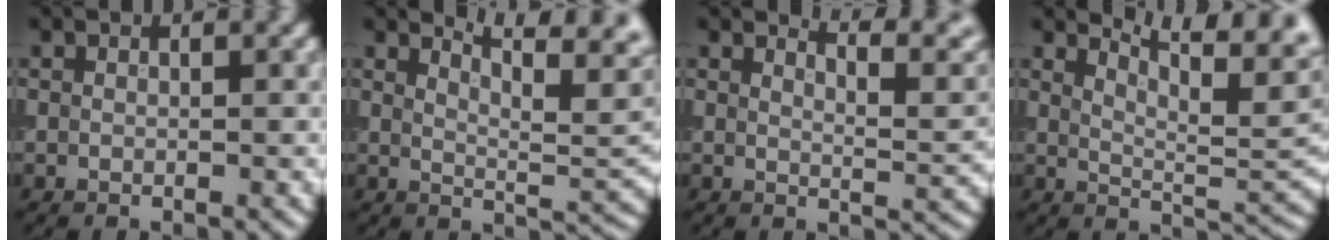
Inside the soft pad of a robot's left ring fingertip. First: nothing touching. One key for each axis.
{"total": 6.1, "fx": 3.8, "fy": 1.7, "fz": 4.5, "tx": -0.054, "ty": 0.009, "tz": 0.059}
{"total": 5.5, "fx": 4.4, "fy": 1.2, "fz": 3.2, "tx": -0.036, "ty": 0.011, "tz": 0.059}
{"total": 7.0, "fx": 4.1, "fy": 2.2, "fz": 5.2, "tx": -0.063, "ty": 0.009, "tz": 0.067}